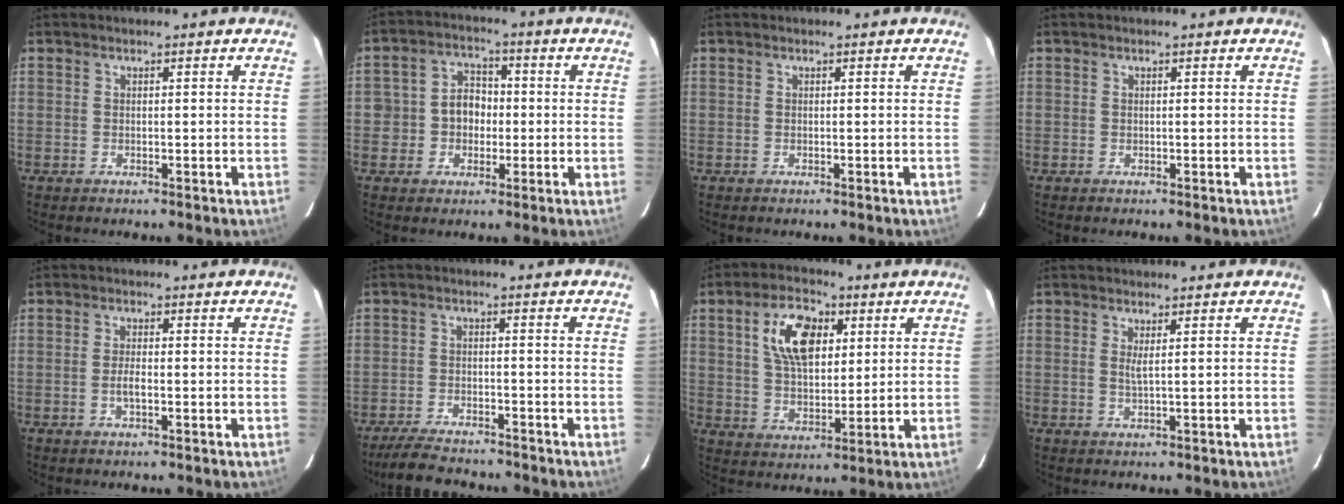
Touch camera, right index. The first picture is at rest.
{"total": 6.7, "force": [-1.1, 6.0, 2.6], "torque": [-0.049, 0.025, -0.016]}
{"total": 0.0}
{"total": 0.0}
{"total": 2.0, "force": [-0.7, 0.6, 1.8], "torque": [-0.037, -0.002, -0.013]}
{"total": 9.1, "force": [-8.2, 2.1, 3.5], "torque": [-0.093, -0.014, -0.130]}
{"total": 11.3, "force": [4.0, 6.2, 8.6], "torque": [-0.158, 0.022, 0.076]}
{"total": 1.5, "force": [0.4, -0.2, 1.4], "torque": [-0.028, -0.004, 0.008]}